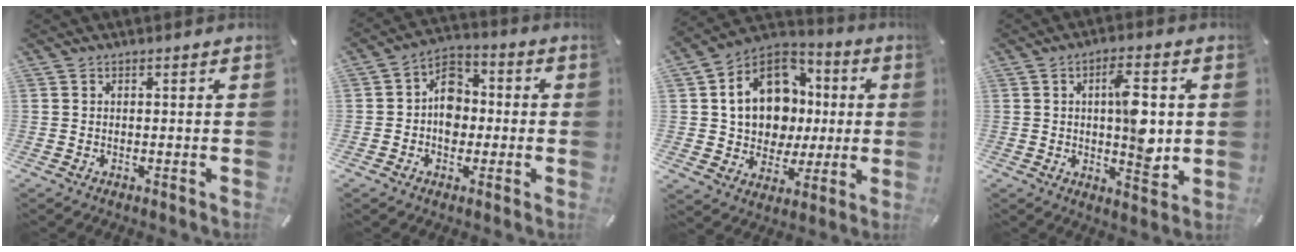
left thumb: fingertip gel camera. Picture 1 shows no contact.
{"total": 8.4, "force": [-1.2, 7.0, 4.3], "torque": [-0.069, 0.023, -0.019]}
{"total": 17.4, "force": [2.4, 14.1, 10.0], "torque": [-0.186, -0.001, 0.054]}
{"total": 10.9, "force": [1.3, 4.7, 9.7], "torque": [-0.142, -0.012, 0.013]}